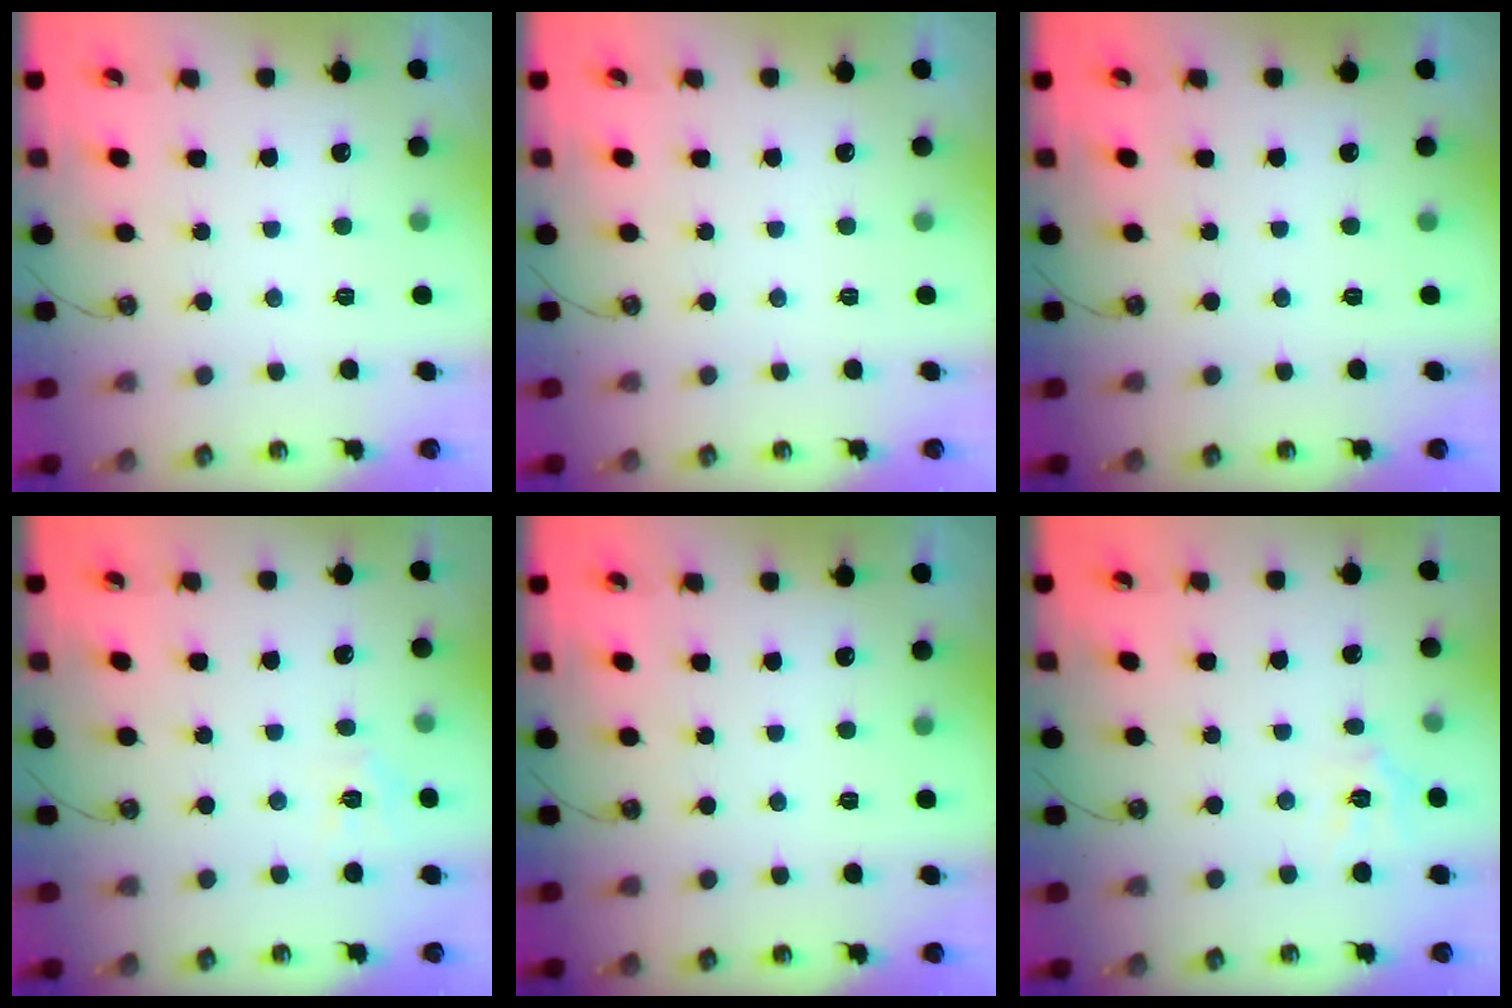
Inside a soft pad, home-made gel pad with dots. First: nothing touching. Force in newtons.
{"total": 0.0}
{"total": 0.0}
{"total": 5.7, "press": 5.6, "slide": 0.7}
{"total": 0.0}
{"total": 5.2, "press": 5.2, "slide": 0.4}